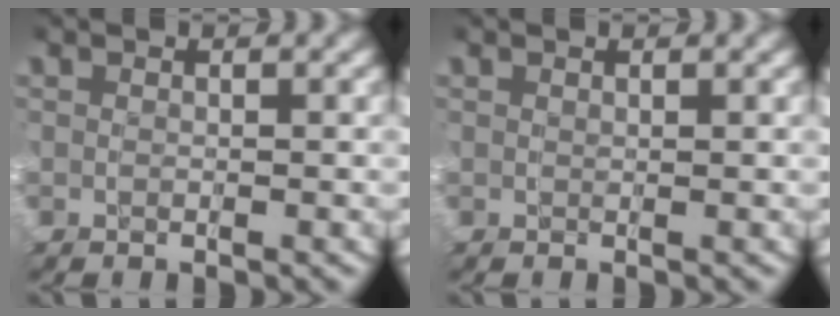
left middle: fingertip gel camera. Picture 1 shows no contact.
{"total": 0.0}